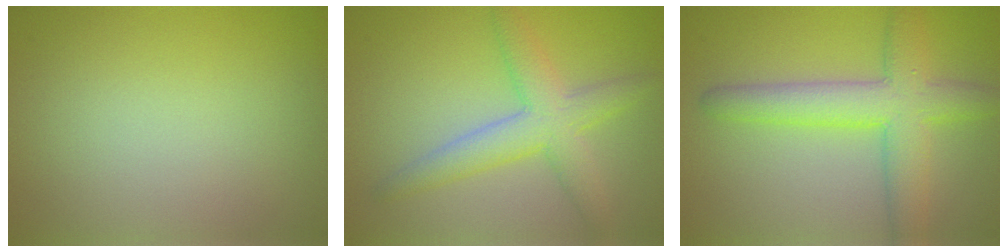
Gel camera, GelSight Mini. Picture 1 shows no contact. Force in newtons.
{"total": 4.6, "press": 4.6, "slide": 0.1}
{"total": 6.1, "press": 6.1, "slide": 0.2}